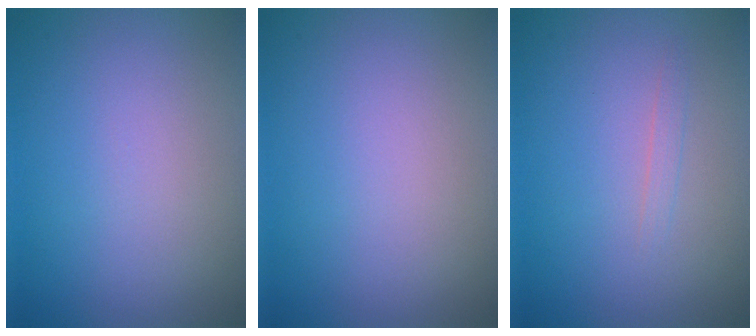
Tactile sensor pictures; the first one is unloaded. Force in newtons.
{"total": 0.0}
{"total": 0.7, "press": 0.7, "slide": 0.1}